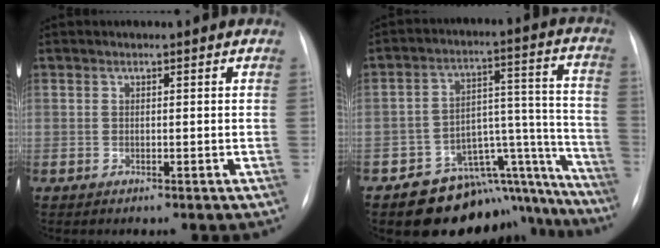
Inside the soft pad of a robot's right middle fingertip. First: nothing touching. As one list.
[{"total": 16.1, "force": [-14.1, 6.9, 3.6], "torque": [-0.001, 0.088, -0.187]}]